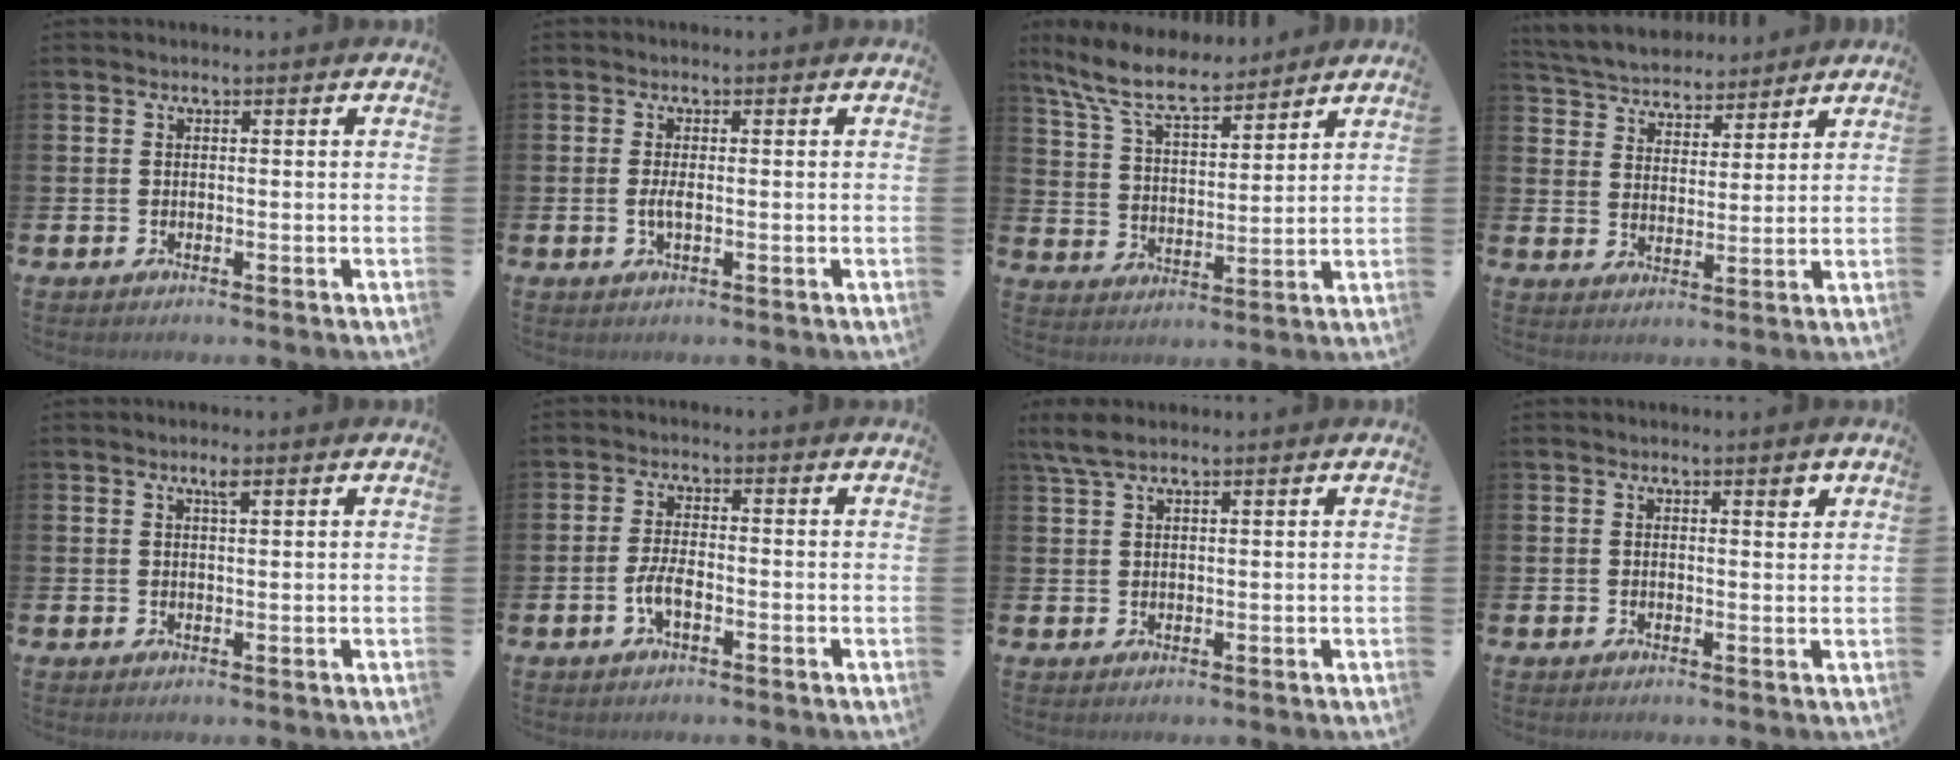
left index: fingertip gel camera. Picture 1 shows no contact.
{"total": 1.5, "force": [-0.3, 0.5, 1.4], "torque": [-0.026, 0.000, -0.006]}
{"total": 9.0, "force": [8.0, 2.1, 3.5], "torque": [-0.102, -0.037, 0.145]}
{"total": 5.0, "force": [4.9, 1.3, -0.3], "torque": [-0.026, -0.031, 0.086]}
{"total": 1.6, "force": [1.1, 0.3, 1.2], "torque": [-0.010, -0.003, 0.015]}
{"total": 3.3, "force": [-1.3, 1.3, 2.8], "torque": [-0.056, 0.003, -0.026]}
{"total": 4.4, "force": [3.4, 1.2, 2.6], "torque": [-0.057, -0.003, 0.062]}
{"total": 1.4, "force": [1.0, 0.4, 0.8], "torque": [-0.004, -0.003, 0.014]}